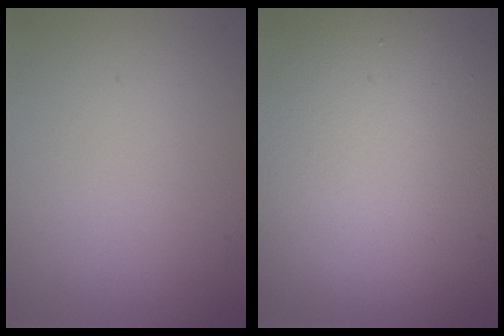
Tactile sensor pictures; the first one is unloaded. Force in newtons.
{"total": 16.9, "press": 16.9, "slide": 1.0}